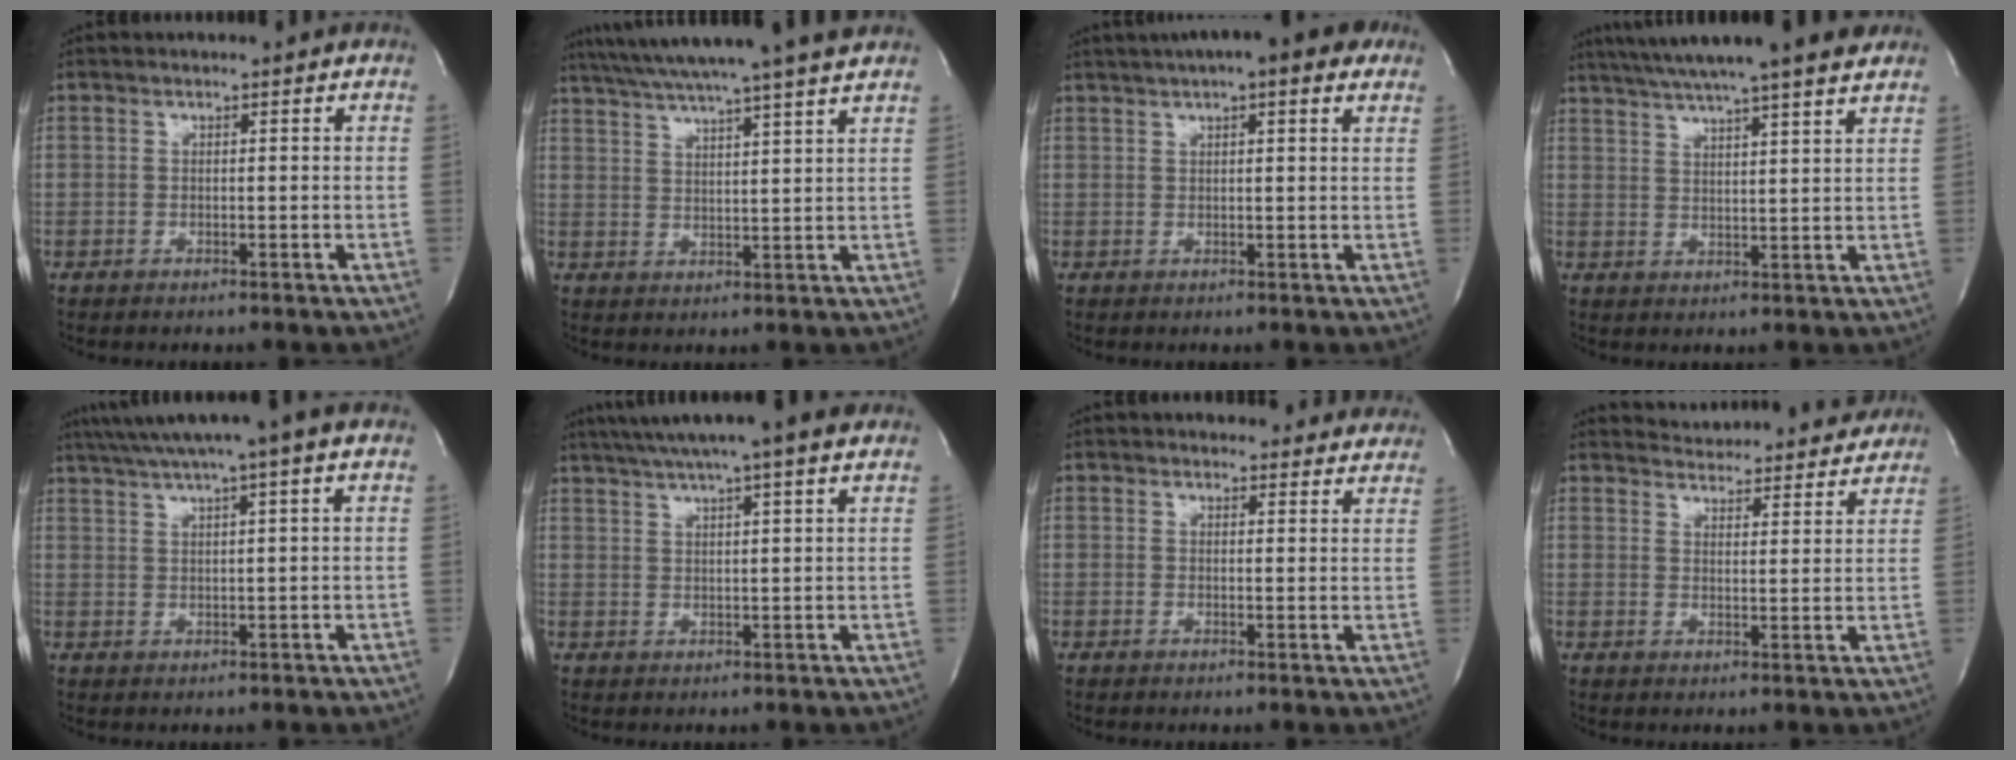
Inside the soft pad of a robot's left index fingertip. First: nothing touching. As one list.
[{"total": 17.6, "force": [15.4, -1.2, 8.5], "torque": [-0.150, 0.003, 0.217]}, {"total": 10.8, "force": [7.6, 2.1, 7.4], "torque": [-0.114, 0.036, 0.102]}, {"total": 17.8, "force": [15.2, 0.3, 9.2], "torque": [-0.160, 0.024, 0.211]}, {"total": 9.5, "force": [7.2, -1.2, 6.0], "torque": [-0.106, 0.030, 0.102]}, {"total": 12.9, "force": [10.6, -0.2, 7.4], "torque": [-0.132, 0.033, 0.143]}, {"total": 11.1, "force": [10.5, 3.0, 2.0], "torque": [0.010, -0.003, 0.100]}, {"total": 16.3, "force": [15.8, 2.9, 2.9], "torque": [-0.031, -0.005, 0.193]}]